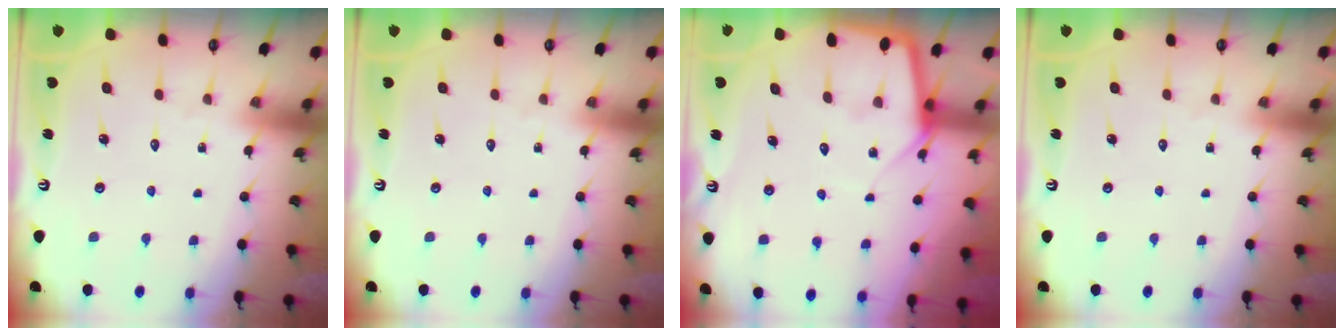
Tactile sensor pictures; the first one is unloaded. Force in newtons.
{"total": 0.0}
{"total": 6.3, "press": 6.3, "slide": 0.5}
{"total": 0.0}